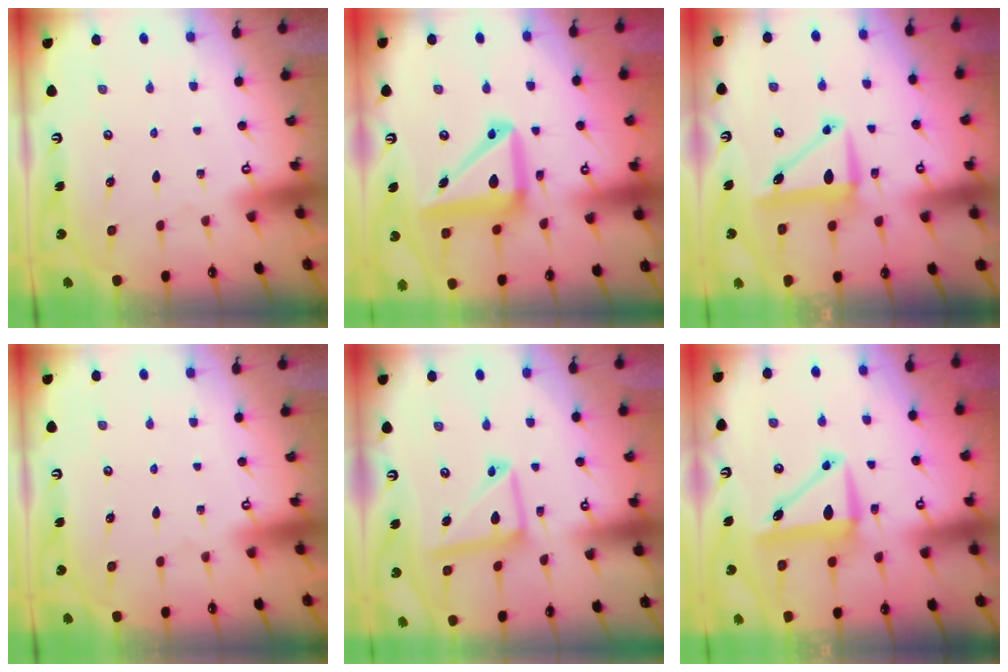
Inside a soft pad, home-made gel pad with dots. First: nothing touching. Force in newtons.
{"total": 15.7, "press": 15.5, "slide": 2.4}
{"total": 9.2, "press": 9.1, "slide": 1.5}
{"total": 0.0}
{"total": 12.4, "press": 12.4, "slide": 1.3}
{"total": 8.2, "press": 8.0, "slide": 1.8}